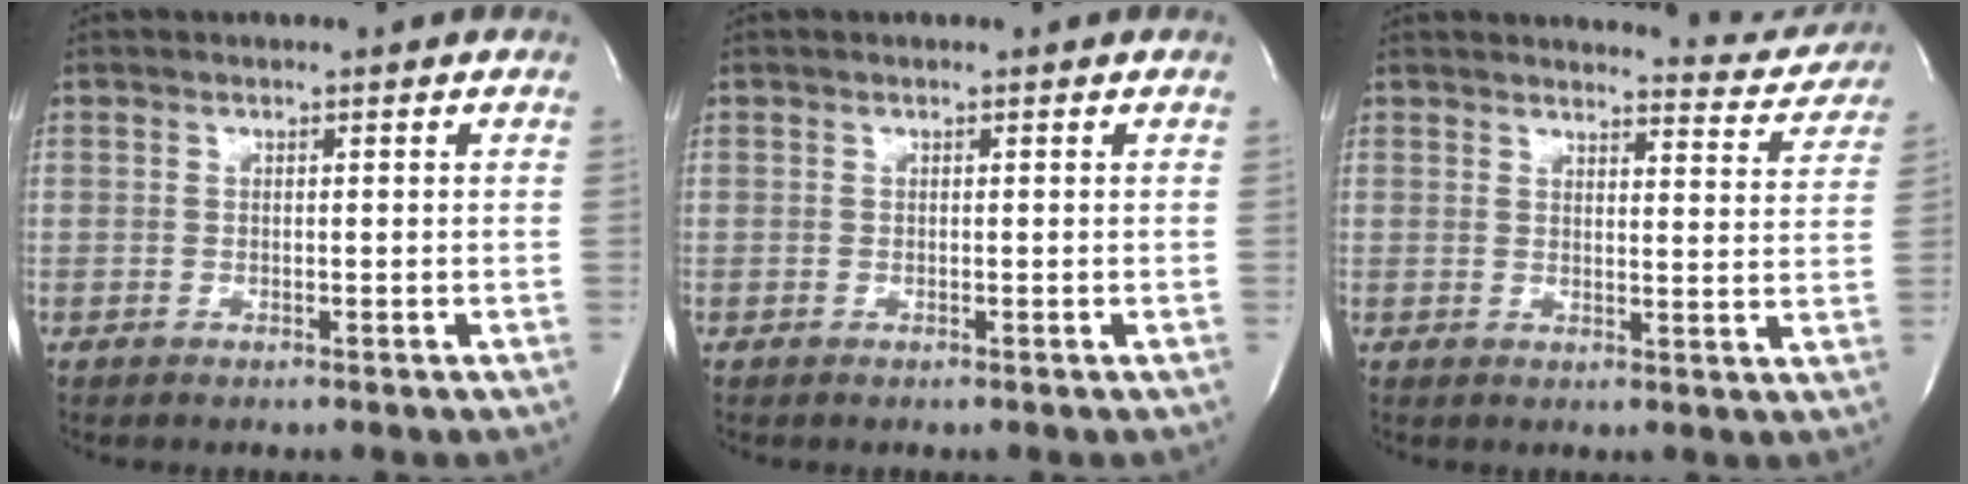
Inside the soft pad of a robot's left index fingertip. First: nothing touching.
{"total": 0.0}
{"total": 7.5, "force": [7.5, 0.7, -0.1], "torque": [0.014, -0.046, 0.067]}